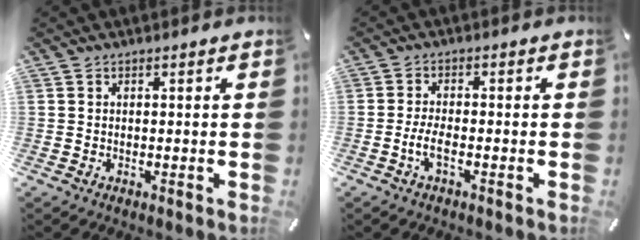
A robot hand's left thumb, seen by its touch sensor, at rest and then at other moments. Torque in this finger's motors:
{"motor_torque": [-0.12, 0.21, 0.13, 0.12, 0.08]}